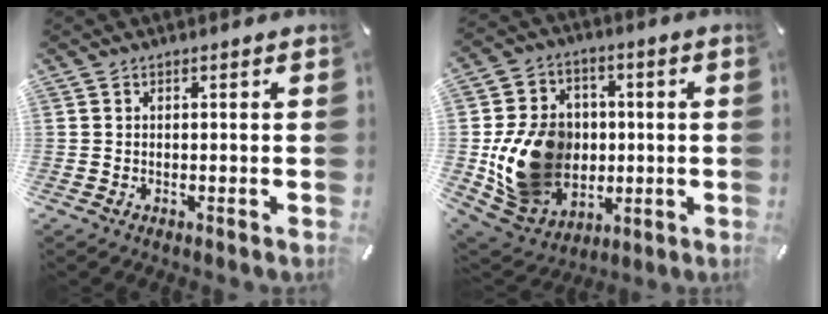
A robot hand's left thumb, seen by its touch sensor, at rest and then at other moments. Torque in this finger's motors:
{"motor_torque": [2.11, 2.89, 0.44, 0.10, 0.64]}